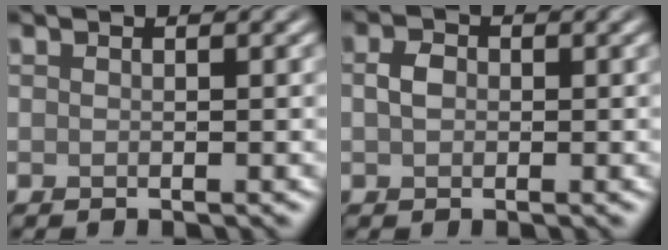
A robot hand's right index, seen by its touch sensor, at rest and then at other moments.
{"total": 1.6, "force": [-0.1, 1.2, 1.1], "torque": [-0.027, 0.005, -0.006]}